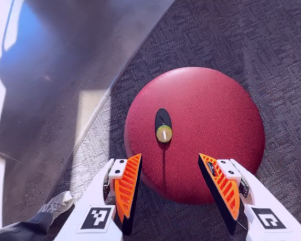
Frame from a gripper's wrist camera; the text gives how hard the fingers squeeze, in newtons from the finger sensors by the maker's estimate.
{"total": 0.0}